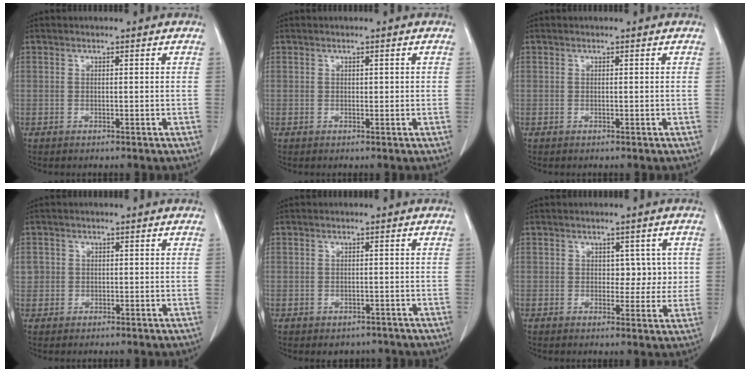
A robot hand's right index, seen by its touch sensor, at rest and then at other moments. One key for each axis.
{"total": 0.8, "fx": 0.2, "fy": 0.4, "fz": 0.6, "tx": -0.008, "ty": -0.001, "tz": 0.005}
{"total": 0.0}
{"total": 2.4, "fx": 0.4, "fy": 2.4, "fz": 0.5, "tx": -0.003, "ty": 0.006, "tz": 0.010}
{"total": 2.3, "fx": -1.5, "fy": 1.8, "fz": 0.4, "tx": -0.002, "ty": 0.005, "tz": -0.015}
{"total": 4.4, "fx": 0.8, "fy": 2.9, "fz": 3.2, "tx": -0.023, "ty": 0.008, "tz": 0.014}